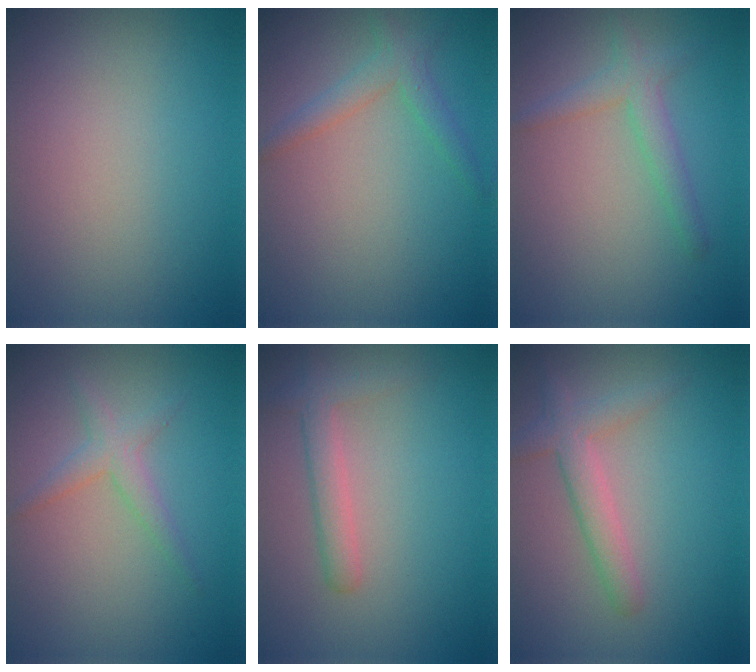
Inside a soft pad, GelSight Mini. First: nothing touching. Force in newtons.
{"total": 2.0, "press": 2.0, "slide": 0.1}
{"total": 2.2, "press": 2.2, "slide": 0.1}
{"total": 1.8, "press": 1.8, "slide": 0.0}
{"total": 2.2, "press": 2.2, "slide": 0.2}
{"total": 2.7, "press": 2.7, "slide": 0.1}